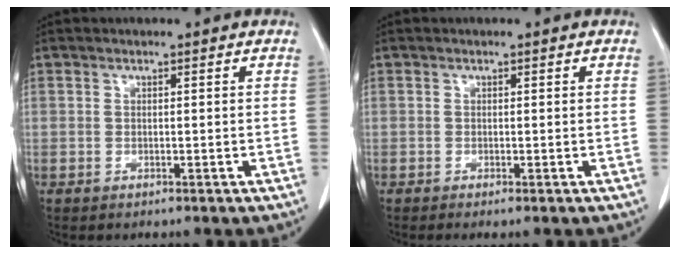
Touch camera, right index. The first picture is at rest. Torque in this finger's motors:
{"motor_torque": [-0.13, 0.17, 0.08, 0.01]}